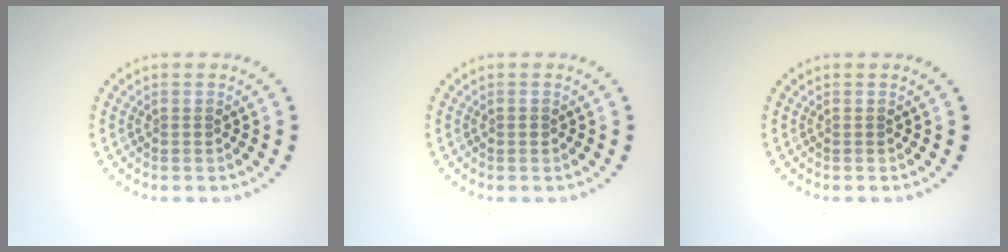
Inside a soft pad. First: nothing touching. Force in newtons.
{"total": 0.5, "press": 0.5, "slide": 0.1}
{"total": 0.0}